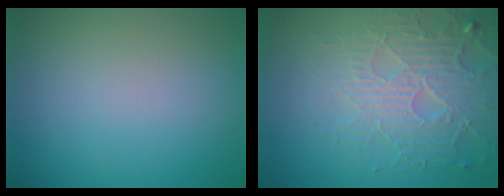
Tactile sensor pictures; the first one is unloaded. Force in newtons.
{"total": 4.2, "press": 4.2, "slide": 0.7}